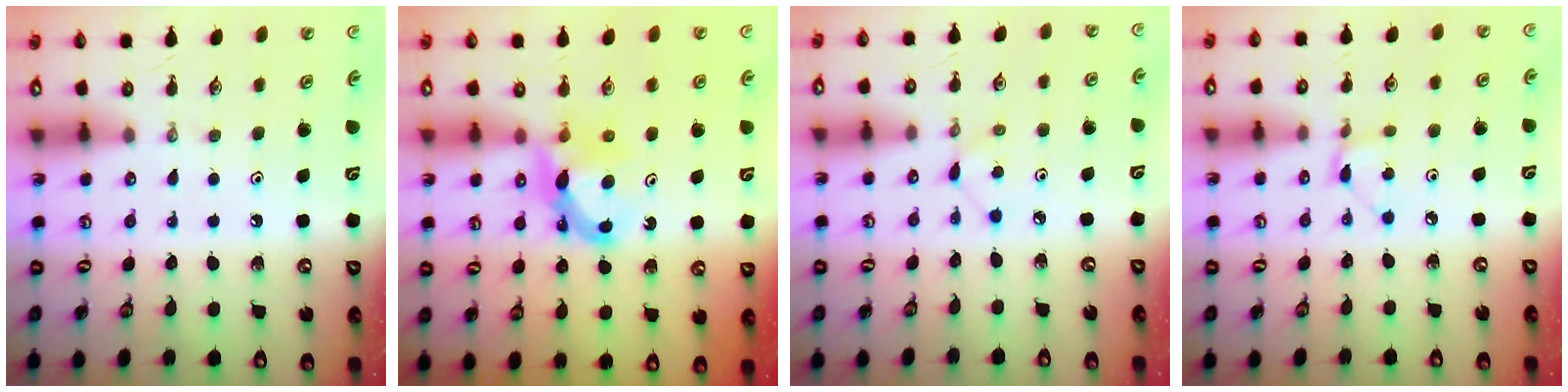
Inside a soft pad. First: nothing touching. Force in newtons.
{"total": 8.0, "press": 8.0, "slide": 0.2}
{"total": 4.1, "press": 4.1, "slide": 0.4}
{"total": 3.0, "press": 3.0, "slide": 0.2}